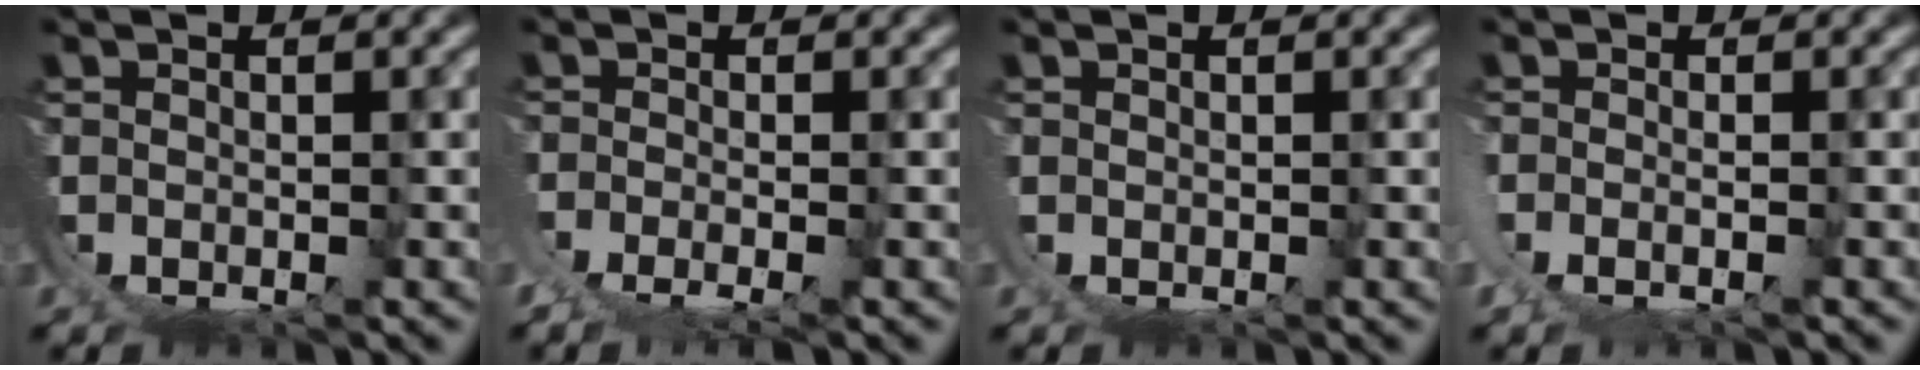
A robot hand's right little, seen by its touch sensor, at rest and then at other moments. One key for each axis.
{"total": 2.2, "fx": 0.0, "fy": -2.0, "fz": 0.9, "tx": -0.009, "ty": -0.001, "tz": 0.003}
{"total": 0.9, "fx": 0.7, "fy": -0.6, "fz": -0.1, "tx": 0.006, "ty": 0.007, "tz": 0.009}
{"total": 1.9, "fx": 0.7, "fy": -1.6, "fz": 0.8, "tx": -0.018, "ty": 0.007, "tz": 0.014}